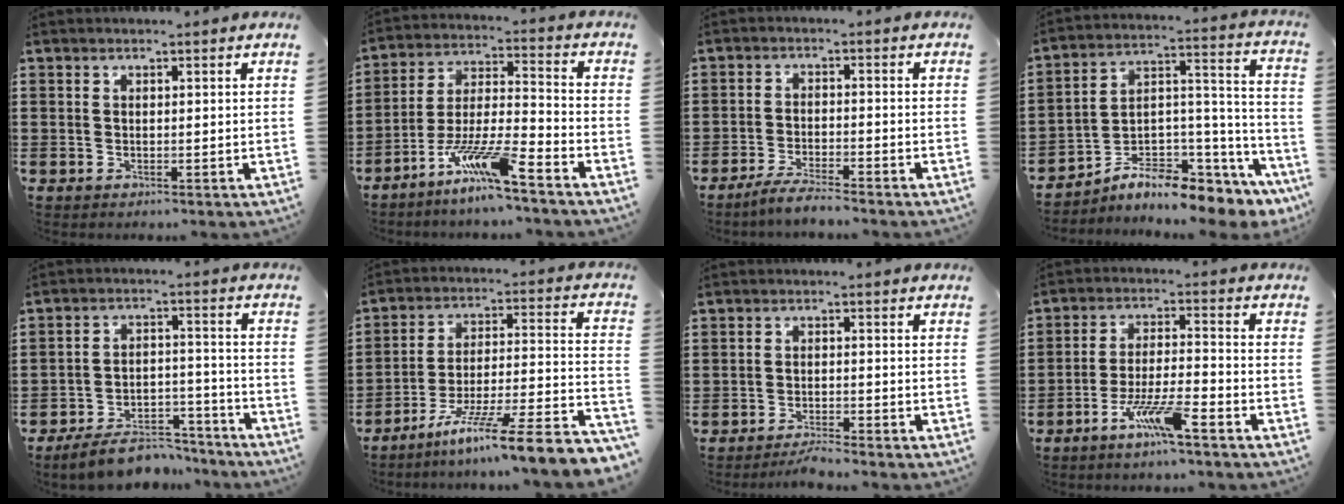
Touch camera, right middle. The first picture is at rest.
{"total": 10.0, "force": [-7.9, 0.0, 6.1], "torque": [-0.128, -0.006, -0.158]}
{"total": 3.6, "force": [-3.3, 0.0, 1.4], "torque": [-0.031, -0.002, -0.067]}
{"total": 7.7, "force": [-6.6, 2.5, 3.1], "torque": [-0.052, 0.002, -0.123]}
{"total": 8.1, "force": [-7.2, 2.2, 2.9], "torque": [-0.038, 0.023, -0.133]}
{"total": 10.8, "force": [-8.0, -0.3, 7.2], "torque": [-0.108, -0.004, -0.150]}
{"total": 2.5, "force": [-2.4, 0.0, 0.7], "torque": [-0.014, 0.001, -0.048]}
{"total": 7.6, "force": [-4.9, 1.0, 5.7], "torque": [-0.123, -0.006, -0.095]}